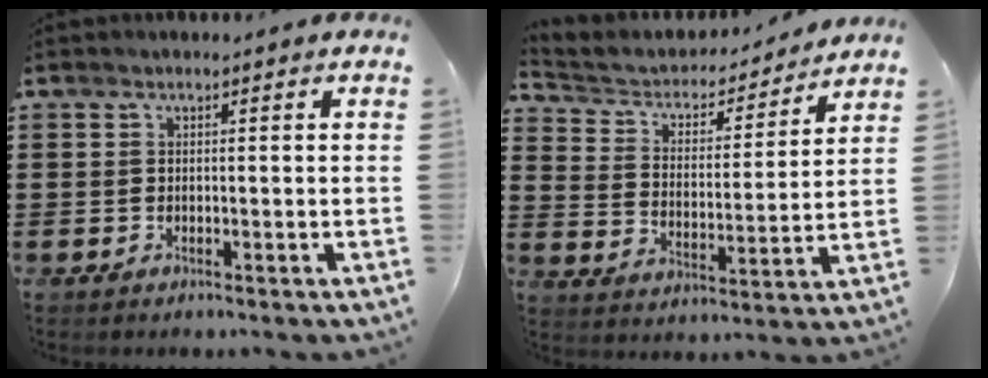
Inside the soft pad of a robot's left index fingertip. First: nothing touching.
{"total": 3.9, "force": [3.5, 1.7, 0.5], "torque": [-0.039, -0.028, 0.051]}